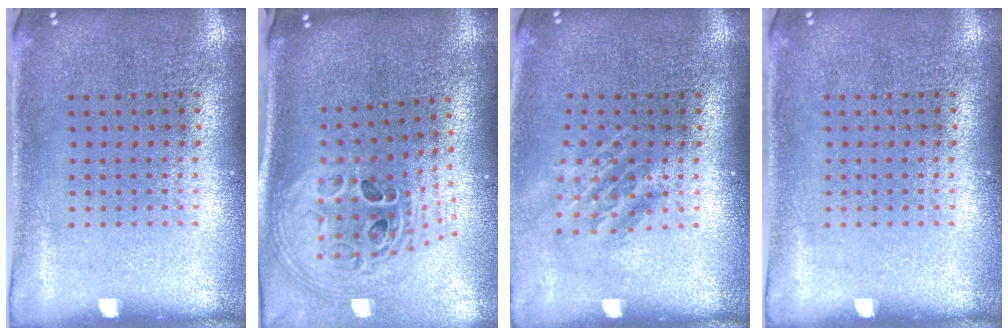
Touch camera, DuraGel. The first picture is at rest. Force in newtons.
{"total": 2.6, "press": 1.8, "slide": 1.8}
{"total": 1.5, "press": 1.1, "slide": 1.1}
{"total": 0.0}